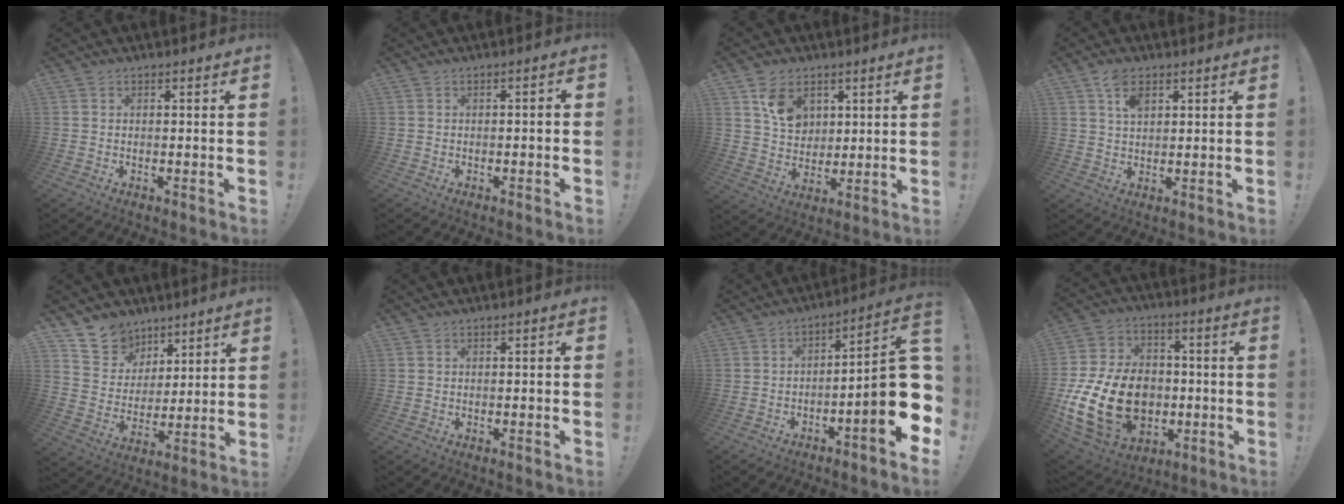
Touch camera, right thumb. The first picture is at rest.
{"total": 1.5, "force": [-0.6, -0.1, 1.4], "torque": [-0.024, 0.001, -0.010]}
{"total": 9.8, "force": [4.8, 7.3, 4.3], "torque": [-0.059, -0.020, 0.094]}
{"total": 5.8, "force": [3.1, 3.2, 3.8], "torque": [-0.064, -0.007, 0.056]}
{"total": 12.0, "force": [8.5, 8.2, 2.2], "torque": [-0.038, -0.062, 0.167]}
{"total": 1.0, "force": [-0.6, -0.2, 0.8], "torque": [-0.014, 0.000, -0.011]}
{"total": 16.0, "force": [-3.3, 2.7, 15.5], "torque": [-0.203, 0.009, -0.051]}
{"total": 22.7, "force": [-5.1, 16.2, 15.0], "torque": [-0.291, 0.034, -0.063]}